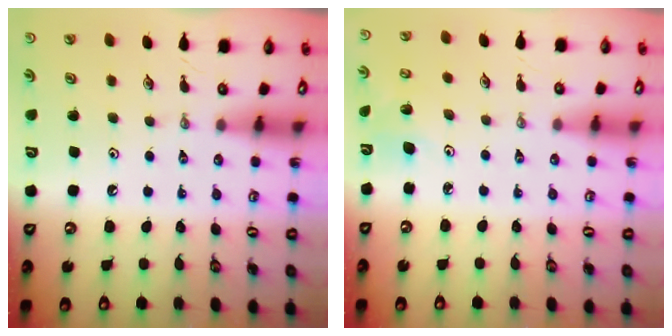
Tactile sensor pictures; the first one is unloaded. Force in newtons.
{"total": 5.6, "press": 5.5, "slide": 0.8}